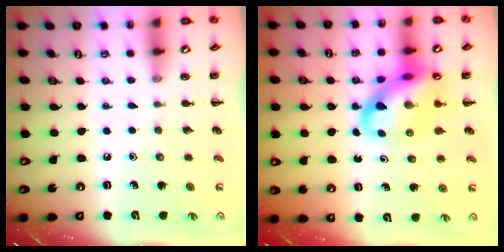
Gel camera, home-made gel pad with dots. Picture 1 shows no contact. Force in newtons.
{"total": 15.2, "press": 14.7, "slide": 3.9}